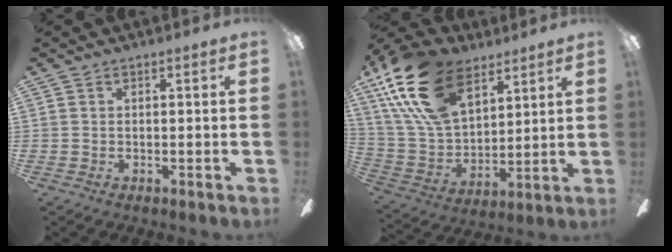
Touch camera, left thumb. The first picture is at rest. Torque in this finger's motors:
{"motor_torque": [0.48, 0.59, 1.72, -1.05, 0.25]}